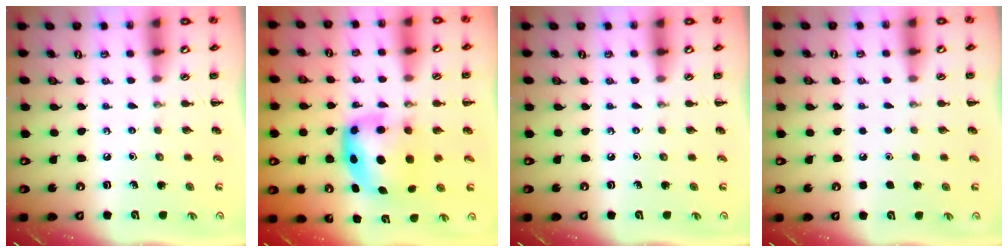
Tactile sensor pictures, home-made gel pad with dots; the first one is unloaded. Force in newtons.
{"total": 6.1, "press": 5.9, "slide": 1.3}
{"total": 0.0}
{"total": 1.7, "press": 1.7, "slide": 0.1}